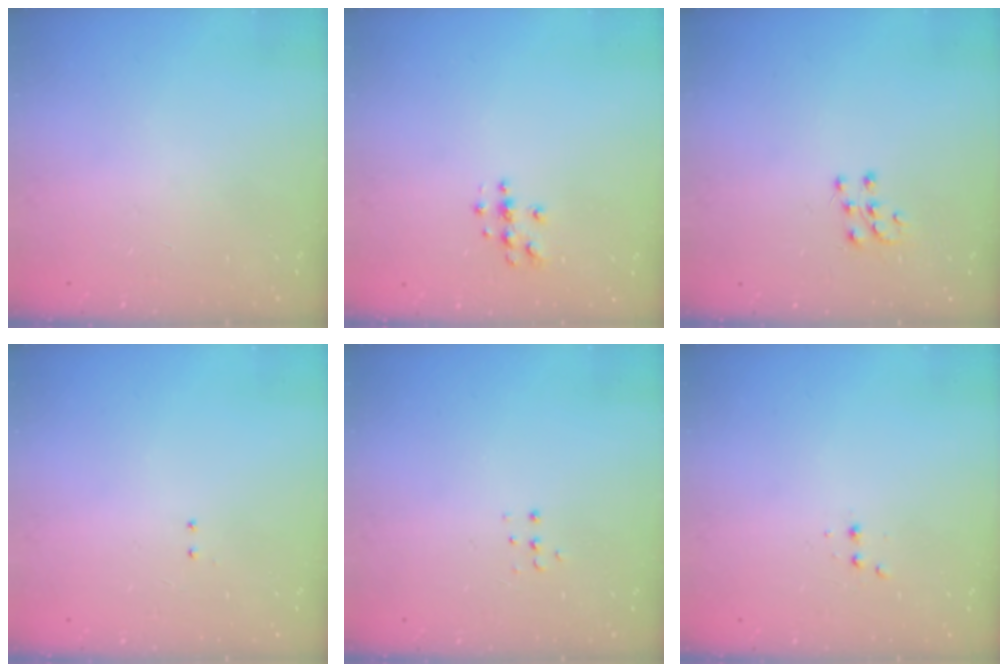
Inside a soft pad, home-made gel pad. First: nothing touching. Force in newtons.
{"total": 3.8, "press": 3.8, "slide": 0.4}
{"total": 6.0, "press": 5.9, "slide": 0.4}
{"total": 2.0, "press": 2.0, "slide": 0.4}
{"total": 3.8, "press": 3.7, "slide": 0.7}
{"total": 2.5, "press": 2.4, "slide": 0.5}